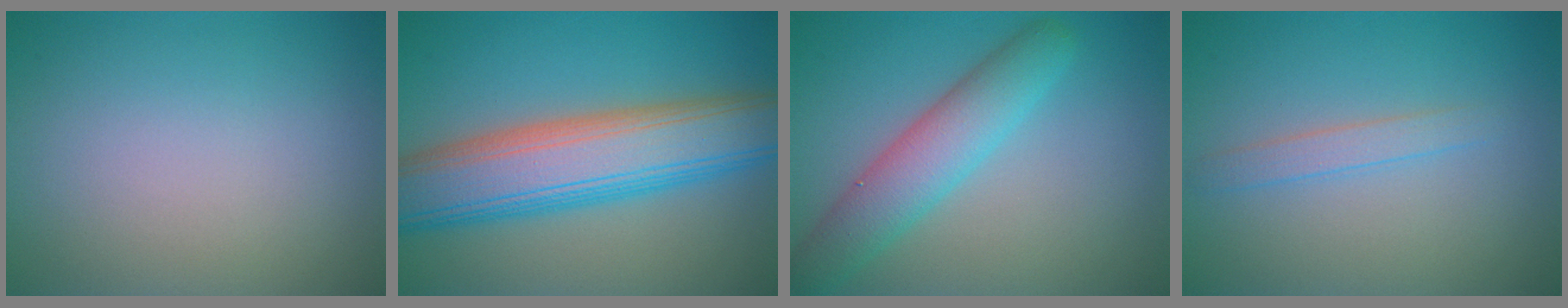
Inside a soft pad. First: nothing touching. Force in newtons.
{"total": 10.3, "press": 10.2, "slide": 0.7}
{"total": 5.1, "press": 5.1, "slide": 0.3}
{"total": 1.6, "press": 1.6, "slide": 0.1}